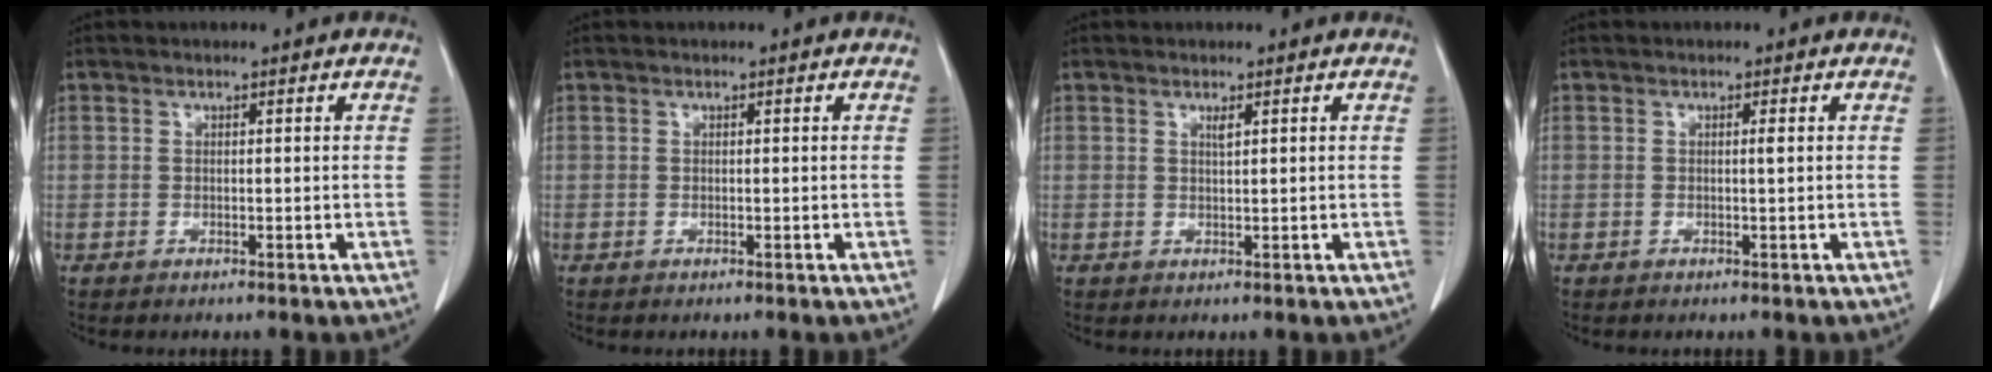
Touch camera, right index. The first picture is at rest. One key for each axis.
{"total": 0.0}
{"total": 1.0, "fx": 0.6, "fy": 0.0, "fz": 0.7, "tx": -0.016, "ty": -0.004, "tz": 0.012}
{"total": 0.6, "fx": 0.1, "fy": -0.1, "fz": 0.5, "tx": -0.009, "ty": -0.001, "tz": 0.002}